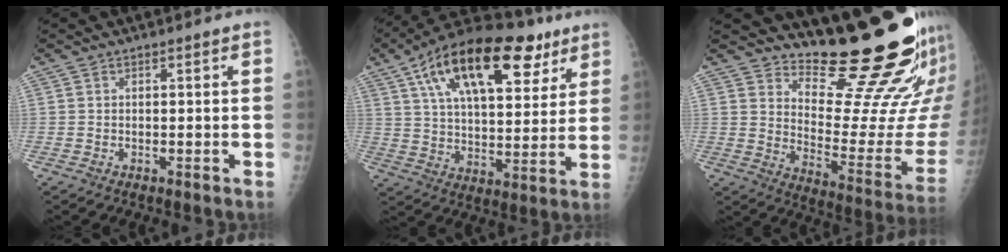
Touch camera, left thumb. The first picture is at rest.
{"total": 25.0, "force": [12.8, 11.5, 18.2], "torque": [-0.266, -0.006, 0.207]}
{"total": 19.7, "force": [17.1, 2.8, 9.5], "torque": [-0.102, -0.181, 0.243]}